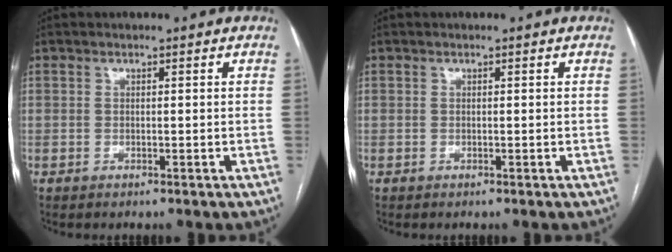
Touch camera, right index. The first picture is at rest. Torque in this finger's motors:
{"motor_torque": [-0.01, 0.01, 0.01, 0.00]}